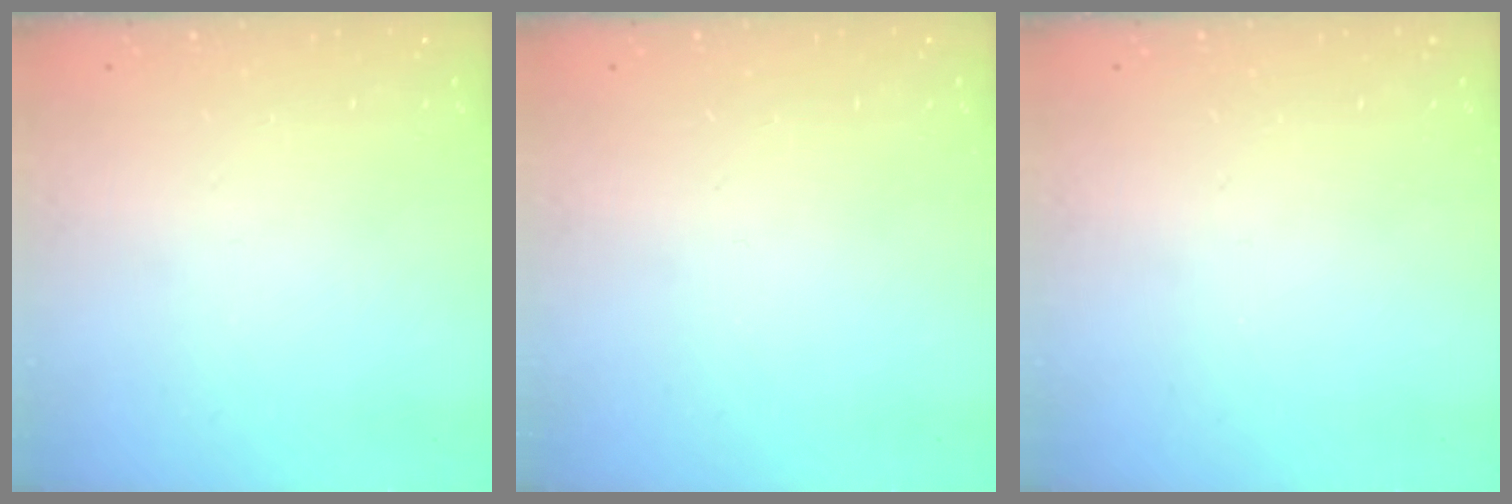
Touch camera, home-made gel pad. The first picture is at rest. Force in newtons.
{"total": 0.0}
{"total": 0.0}